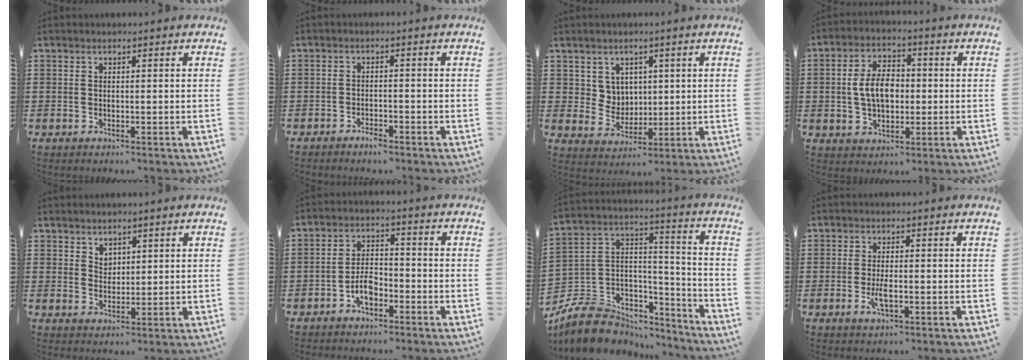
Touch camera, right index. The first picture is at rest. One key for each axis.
{"total": 1.7, "fx": -1.5, "fy": 0.4, "fz": 0.6, "tx": -0.015, "ty": -0.001, "tz": -0.029}
{"total": 4.5, "fx": 2.3, "fy": 3.8, "fz": 0.7, "tx": -0.034, "ty": 0.008, "tz": 0.044}
{"total": 7.1, "fx": -0.2, "fy": 4.4, "fz": 5.5, "tx": -0.115, "ty": 0.008, "tz": -0.010}
{"total": 2.4, "fx": 1.8, "fy": 1.6, "fz": 0.3, "tx": -0.011, "ty": 0.007, "tz": 0.035}
{"total": 4.5, "fx": -2.4, "fy": 2.2, "fz": 3.1, "tx": -0.067, "ty": 0.000, "tz": -0.048}
{"total": 9.1, "fx": -6.6, "fy": 5.8, "fz": 2.2, "tx": -0.074, "ty": 0.008, "tz": -0.125}
{"total": 3.0, "fx": -0.9, "fy": 0.8, "fz": 2.8, "tx": -0.056, "ty": -0.005, "tz": -0.017}